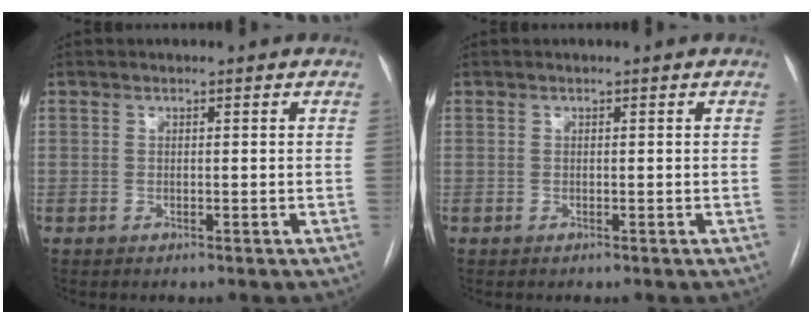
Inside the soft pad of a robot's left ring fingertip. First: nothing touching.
{"total": 0.0}